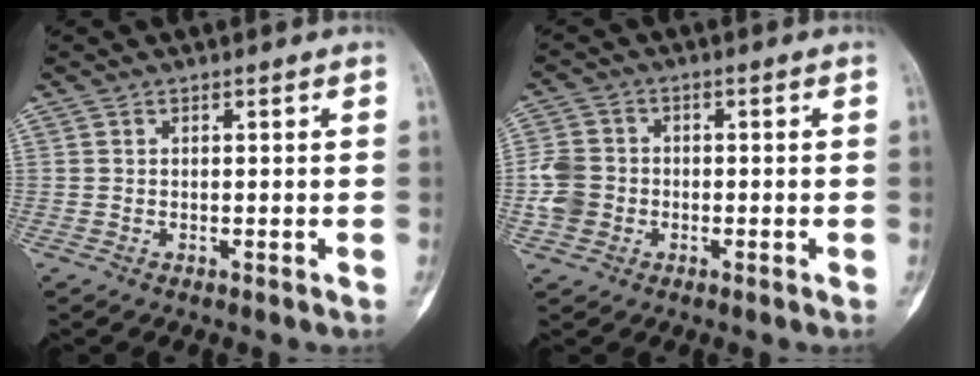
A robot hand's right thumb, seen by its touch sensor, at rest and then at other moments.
{"total": 5.9, "force": [-1.1, 5.2, 2.6], "torque": [-0.046, 0.012, -0.026]}